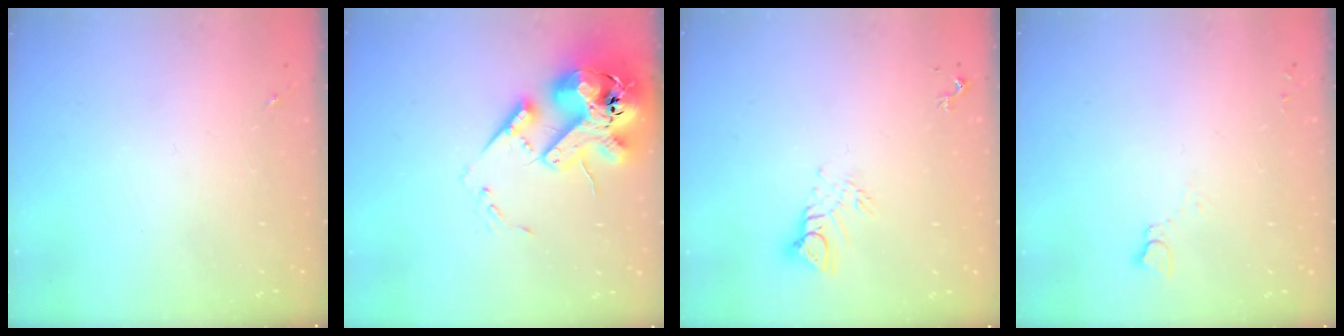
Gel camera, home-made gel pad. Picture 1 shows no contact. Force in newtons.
{"total": 21.9, "press": 21.5, "slide": 4.0}
{"total": 6.0, "press": 6.0, "slide": 0.2}
{"total": 2.5, "press": 2.5, "slide": 0.1}